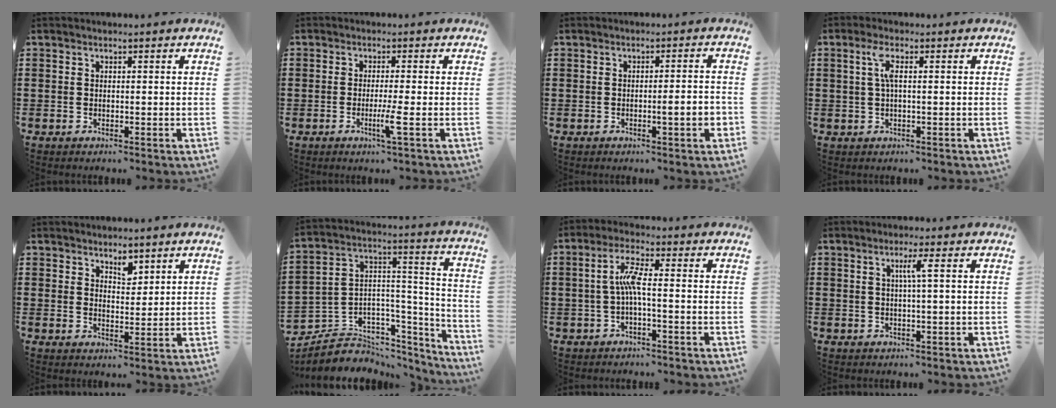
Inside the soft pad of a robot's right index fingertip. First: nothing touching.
{"total": 3.5, "force": [-1.3, -0.4, 3.3], "torque": [-0.061, -0.017, -0.027]}
{"total": 2.9, "force": [-0.7, 0.2, 2.8], "torque": [-0.045, -0.002, -0.013]}
{"total": 2.8, "force": [0.4, 0.5, 2.7], "torque": [-0.056, 0.004, 0.004]}
{"total": 3.1, "force": [2.5, 1.4, 1.3], "torque": [-0.015, -0.003, 0.042]}
{"total": 4.8, "force": [-3.2, 3.6, -0.1], "torque": [-0.016, -0.015, -0.061]}
{"total": 5.1, "force": [-0.7, 0.6, 5.0], "torque": [-0.109, -0.003, -0.022]}
{"total": 2.8, "force": [0.6, -0.2, 2.8], "torque": [-0.054, 0.000, 0.005]}